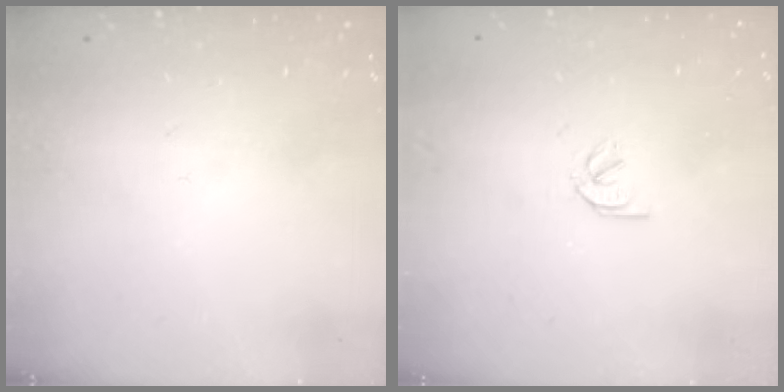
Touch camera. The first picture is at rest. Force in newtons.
{"total": 1.9, "press": 1.9, "slide": 0.3}